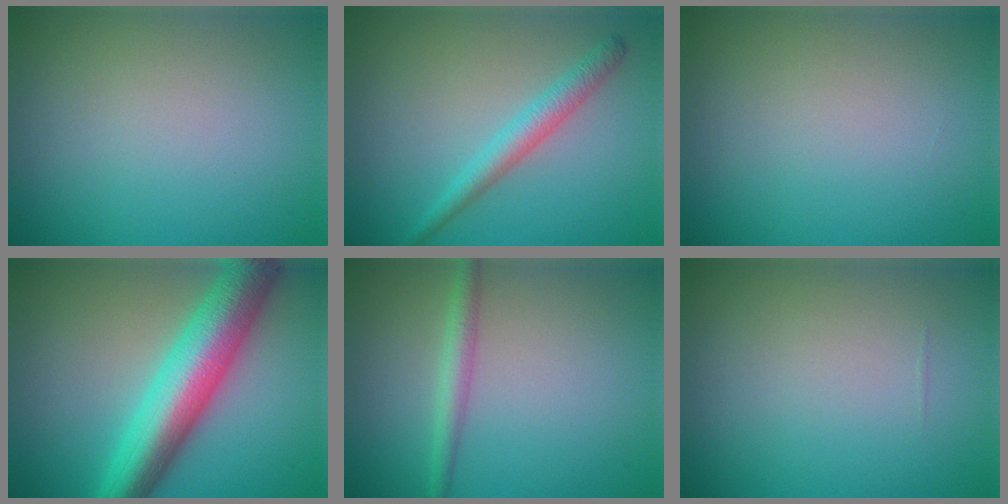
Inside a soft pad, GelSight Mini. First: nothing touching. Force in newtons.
{"total": 2.5, "press": 2.5, "slide": 0.0}
{"total": 0.0}
{"total": 9.4, "press": 9.4, "slide": 0.0}
{"total": 2.0, "press": 2.0, "slide": 0.0}
{"total": 0.0}